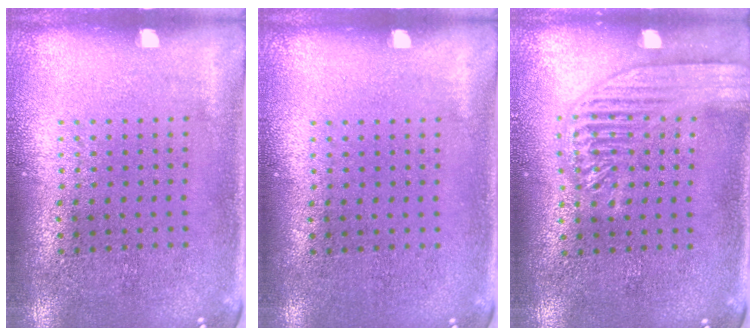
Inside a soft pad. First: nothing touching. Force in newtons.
{"total": 0.0}
{"total": 1.8, "press": 1.8, "slide": 0.3}